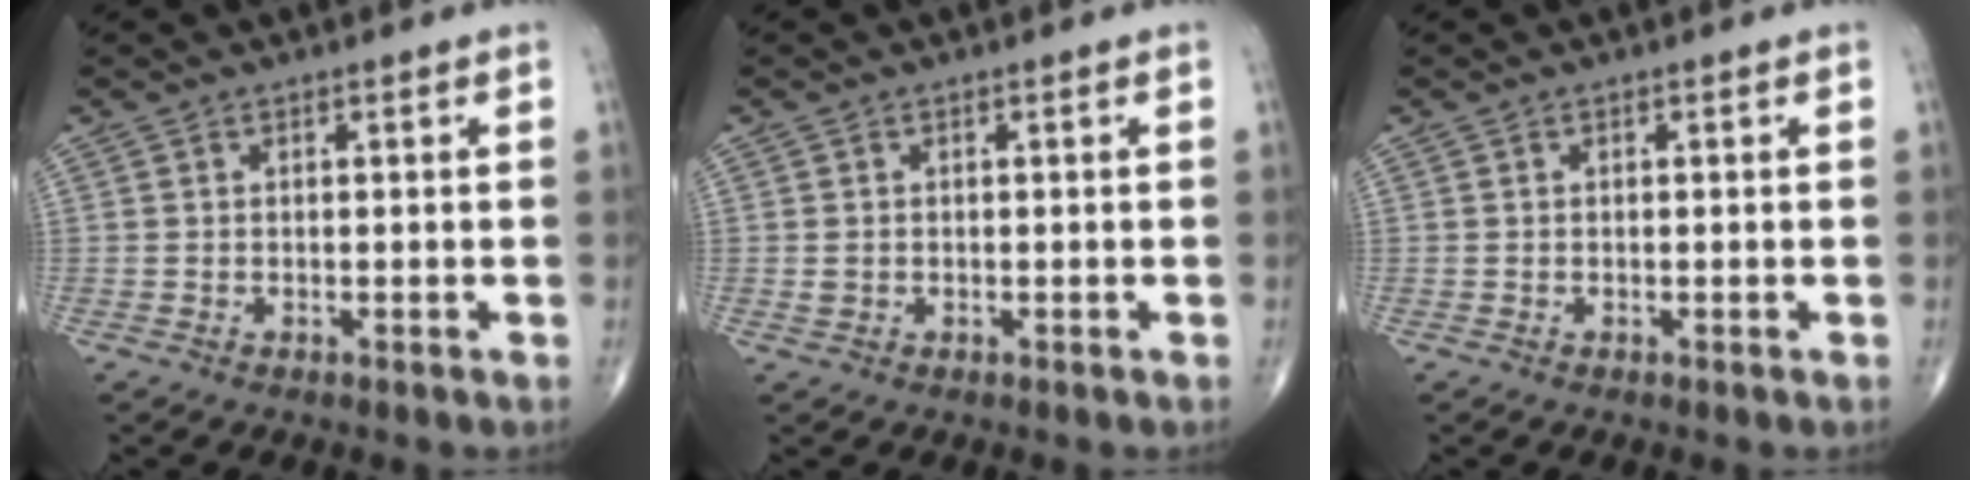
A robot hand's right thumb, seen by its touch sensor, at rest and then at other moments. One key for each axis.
{"total": 1.1, "fx": -0.1, "fy": 1.0, "fz": 0.6, "tx": -0.011, "ty": 0.002, "tz": 0.003}
{"total": 0.0}